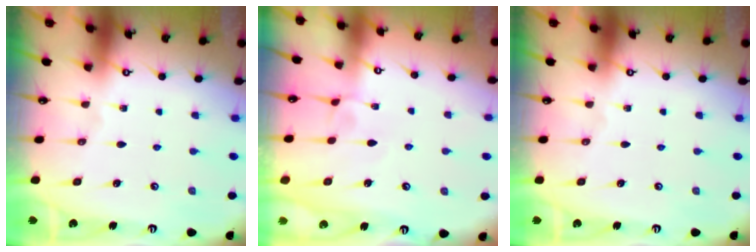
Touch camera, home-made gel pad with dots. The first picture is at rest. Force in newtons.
{"total": 2.4, "press": 2.4, "slide": 0.2}
{"total": 0.0}